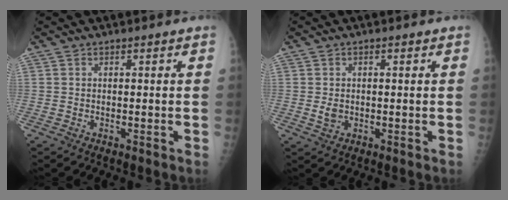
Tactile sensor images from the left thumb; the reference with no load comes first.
{"total": 2.3, "force": [-0.1, 1.8, 1.5], "torque": [-0.019, -0.002, 0.002]}